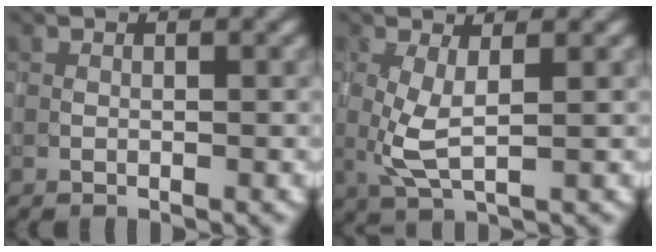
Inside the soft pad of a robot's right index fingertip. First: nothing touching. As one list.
[{"total": 3.5, "force": [0.3, 1.0, 3.3], "torque": [-0.076, -0.005, 0.009]}]